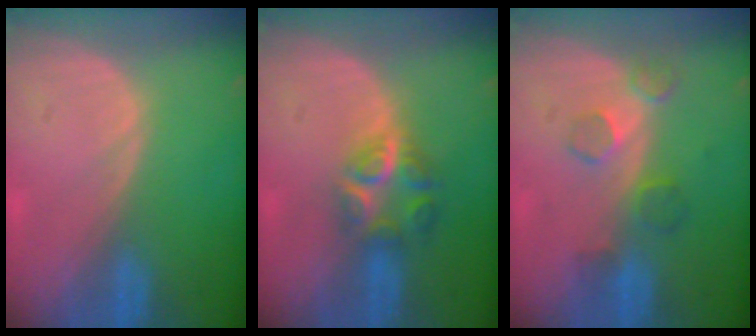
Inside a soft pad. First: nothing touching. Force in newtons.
{"total": 5.9, "press": 5.4, "slide": 2.5}
{"total": 4.5, "press": 4.2, "slide": 1.6}